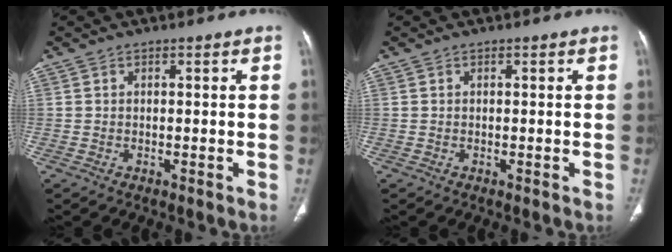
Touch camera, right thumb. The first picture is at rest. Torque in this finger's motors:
{"motor_torque": [-0.02, 0.02, -0.04, 0.04, 0.02]}